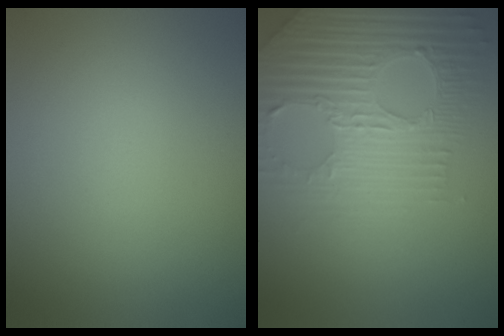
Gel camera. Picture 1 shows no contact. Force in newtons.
{"total": 6.9, "press": 5.2, "slide": 4.5}